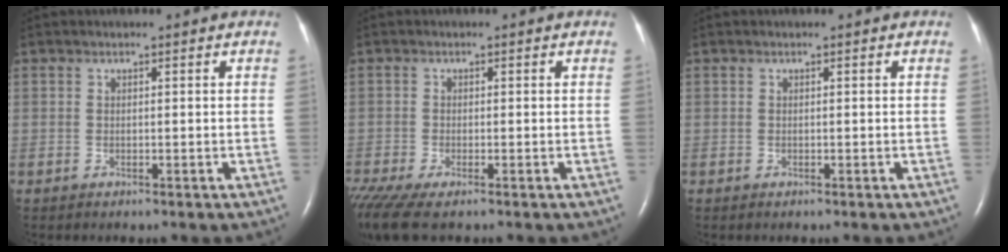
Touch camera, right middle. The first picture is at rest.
{"total": 6.1, "force": [-4.3, 1.4, 4.1], "torque": [-0.085, -0.013, -0.081]}
{"total": 0.0}